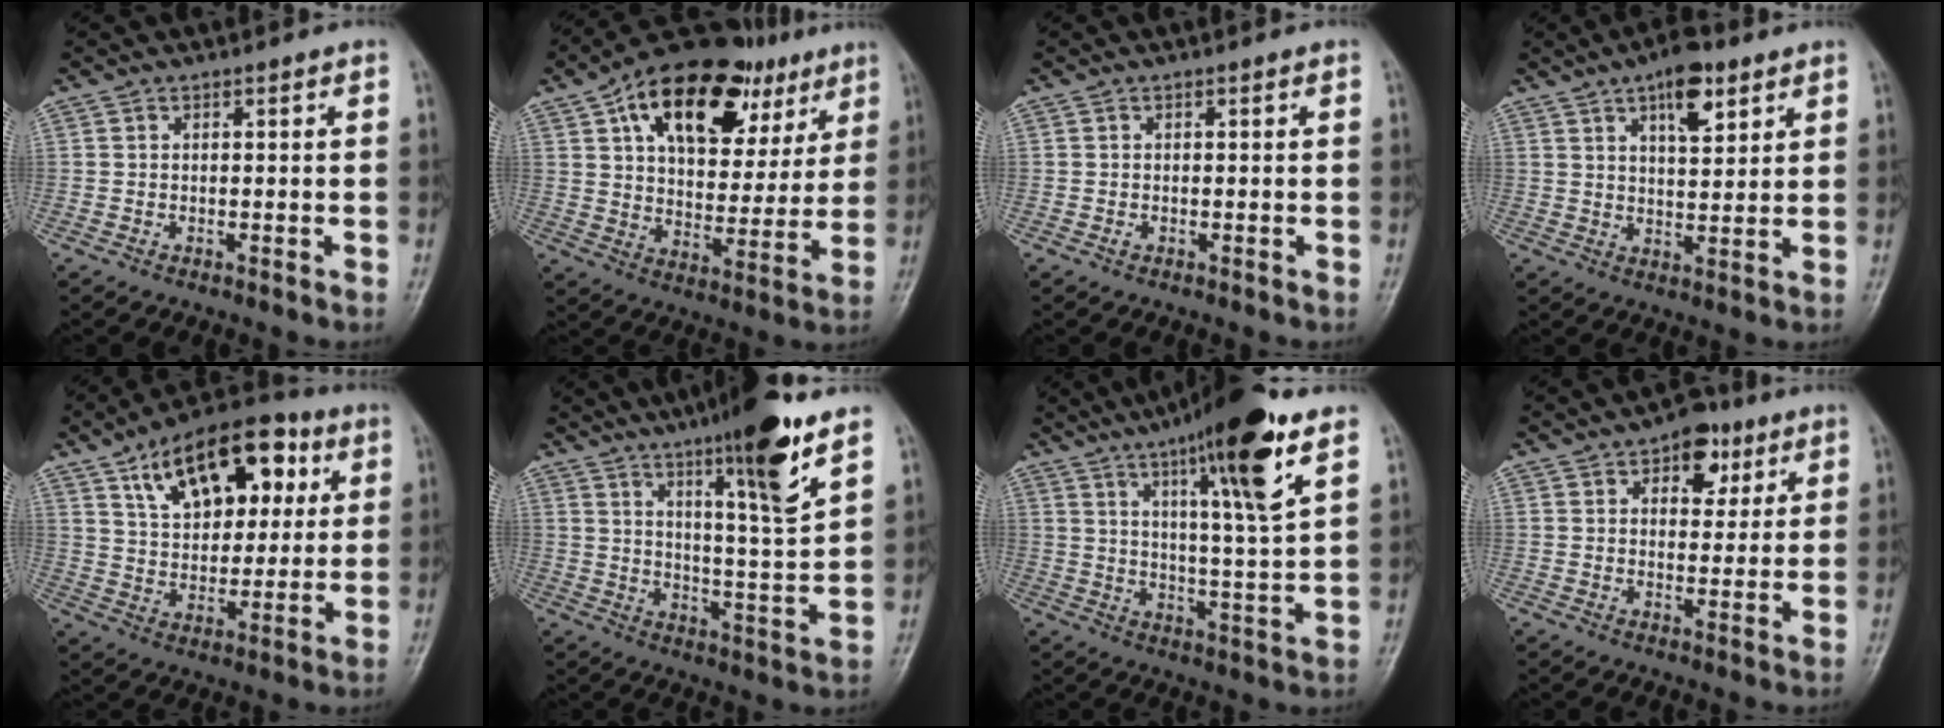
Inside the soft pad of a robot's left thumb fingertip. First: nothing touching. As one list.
[{"total": 24.8, "force": [12.2, 13.8, 16.6], "torque": [-0.215, -0.002, 0.191]}, {"total": 0.6, "force": [0.0, 0.5, 0.4], "torque": [-0.005, 0.000, 0.000]}, {"total": 9.6, "force": [5.2, 4.0, 6.9], "torque": [-0.086, -0.025, 0.080]}, {"total": 19.6, "force": [8.3, 11.1, 14.0], "torque": [-0.168, -0.010, 0.133]}, {"total": 15.3, "force": [9.3, 1.5, 12.0], "torque": [-0.181, -0.058, 0.150]}, {"total": 16.9, "force": [9.2, 2.1, 14.0], "torque": [-0.217, -0.038, 0.144]}, {"total": 8.2, "force": [4.1, 5.0, 5.0], "torque": [-0.030, -0.011, 0.052]}]